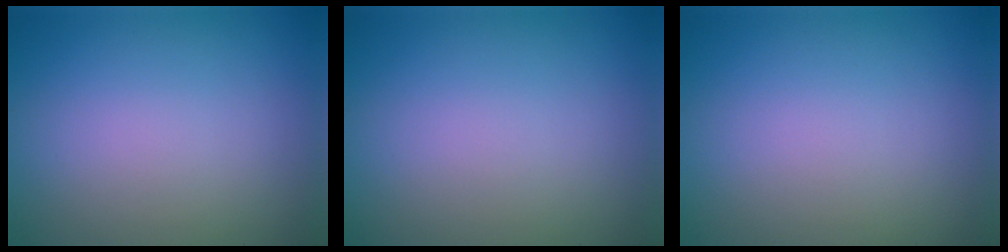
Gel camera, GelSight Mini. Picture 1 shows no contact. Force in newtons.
{"total": 0.0}
{"total": 0.0}